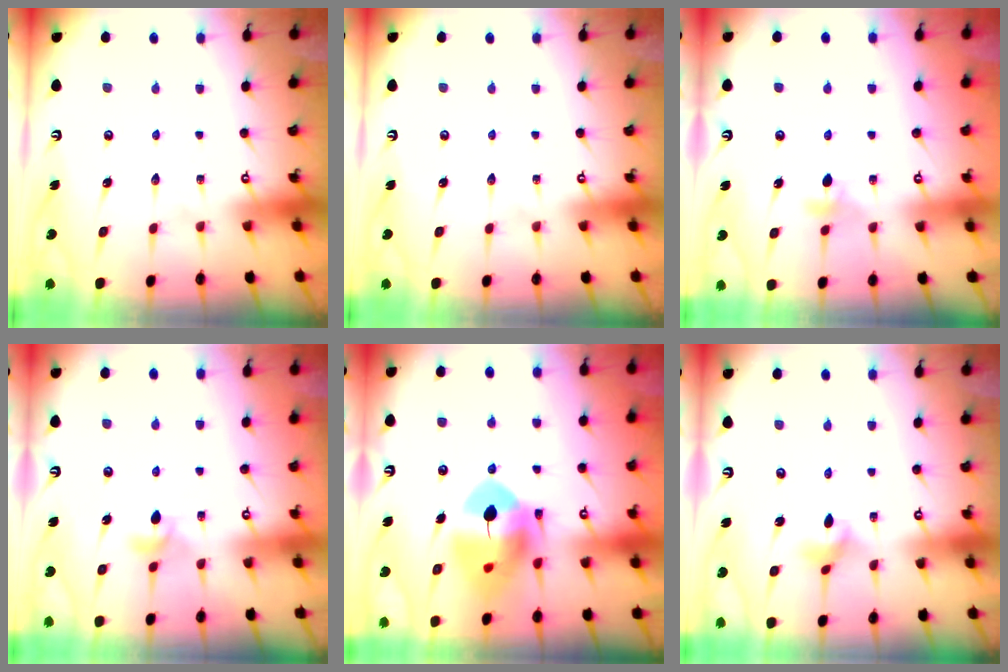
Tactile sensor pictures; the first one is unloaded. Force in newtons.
{"total": 0.0}
{"total": 3.8, "press": 3.7, "slide": 0.7}
{"total": 4.1, "press": 4.0, "slide": 0.8}
{"total": 14.6, "press": 14.4, "slide": 1.8}
{"total": 2.9, "press": 2.9, "slide": 0.5}